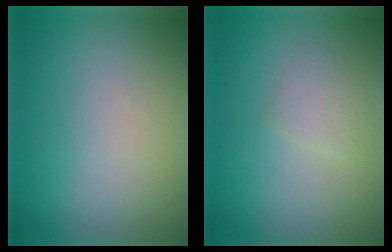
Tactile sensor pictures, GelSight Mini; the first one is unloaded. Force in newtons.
{"total": 1.5, "press": 1.5, "slide": 0.0}